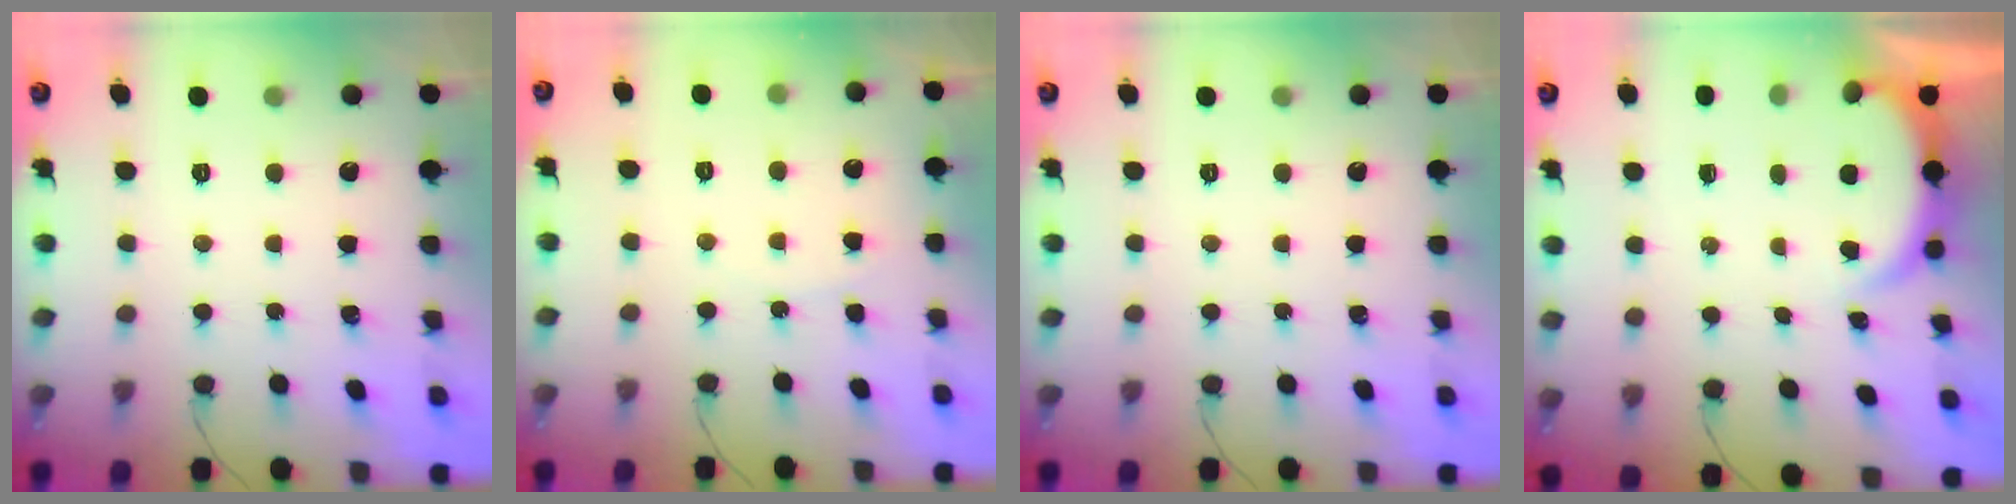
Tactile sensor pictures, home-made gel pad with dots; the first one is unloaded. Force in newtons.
{"total": 3.7, "press": 3.7, "slide": 0.2}
{"total": 0.0}
{"total": 2.8, "press": 2.7, "slide": 0.6}